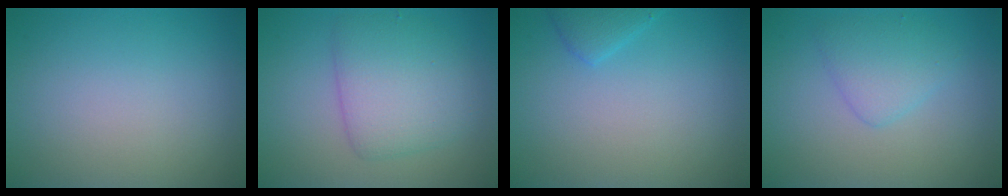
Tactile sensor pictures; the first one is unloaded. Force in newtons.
{"total": 4.8, "press": 4.8, "slide": 0.1}
{"total": 1.5, "press": 1.5, "slide": 0.1}
{"total": 2.5, "press": 2.5, "slide": 0.1}